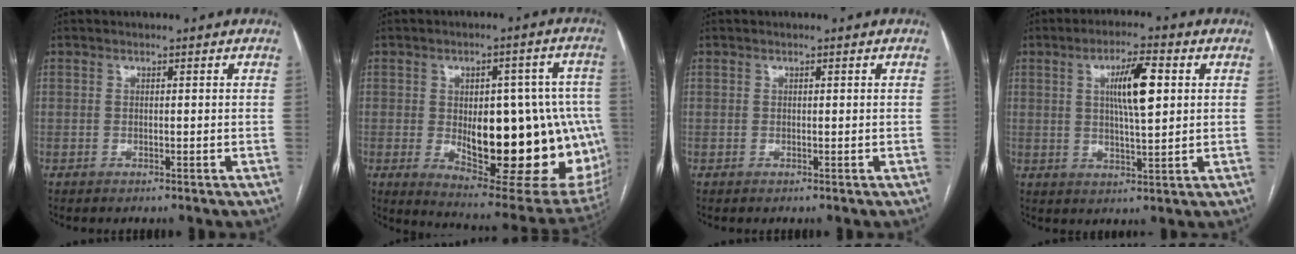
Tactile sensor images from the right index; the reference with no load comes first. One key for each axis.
{"total": 24.6, "fx": -3.1, "fy": 9.5, "fz": 22.5, "tx": -0.232, "ty": 0.009, "tz": -0.011}
{"total": 0.0}
{"total": 8.2, "fx": 2.1, "fy": 1.4, "fz": 7.8, "tx": -0.139, "ty": 0.008, "tz": 0.039}